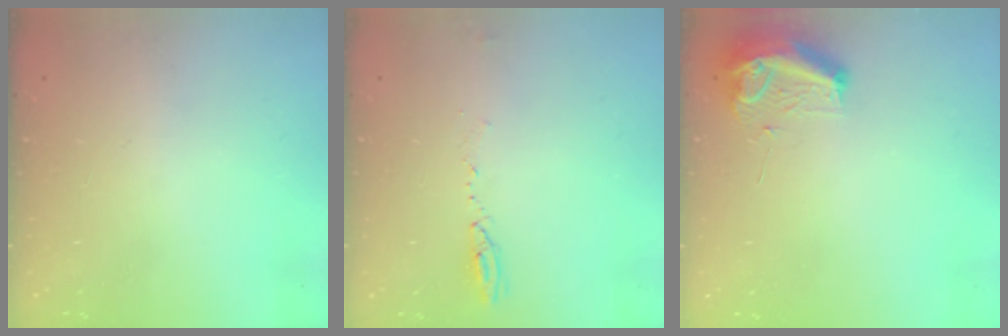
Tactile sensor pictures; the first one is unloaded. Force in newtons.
{"total": 3.9, "press": 3.8, "slide": 1.2}
{"total": 8.7, "press": 8.6, "slide": 1.0}